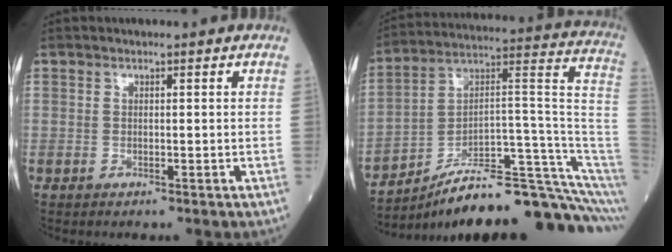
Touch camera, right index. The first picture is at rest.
{"total": 24.1, "force": [-16.7, 2.3, 17.2], "torque": [-0.167, 0.059, -0.253]}